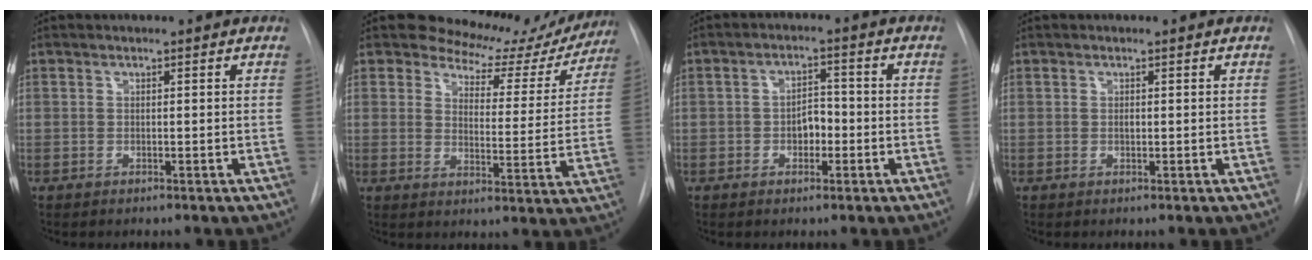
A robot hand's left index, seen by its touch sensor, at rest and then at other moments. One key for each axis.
{"total": 14.0, "fx": 12.4, "fy": 5.7, "fz": 3.0, "tx": -0.015, "ty": -0.020, "tz": 0.135}
{"total": 3.7, "fx": -1.0, "fy": 2.2, "fz": 2.8, "tx": -0.041, "ty": 0.012, "tz": -0.017}
{"total": 0.5, "fx": 0.1, "fy": 0.3, "fz": 0.4, "tx": -0.009, "ty": -0.001, "tz": 0.000}